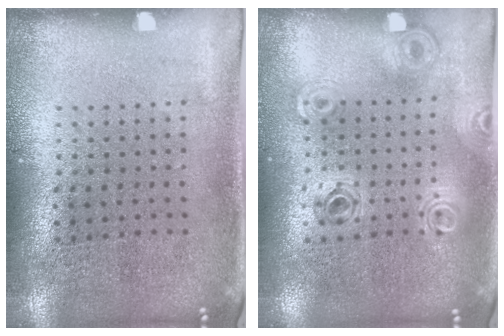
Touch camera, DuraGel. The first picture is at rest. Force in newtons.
{"total": 0.9, "press": 0.9, "slide": 0.1}